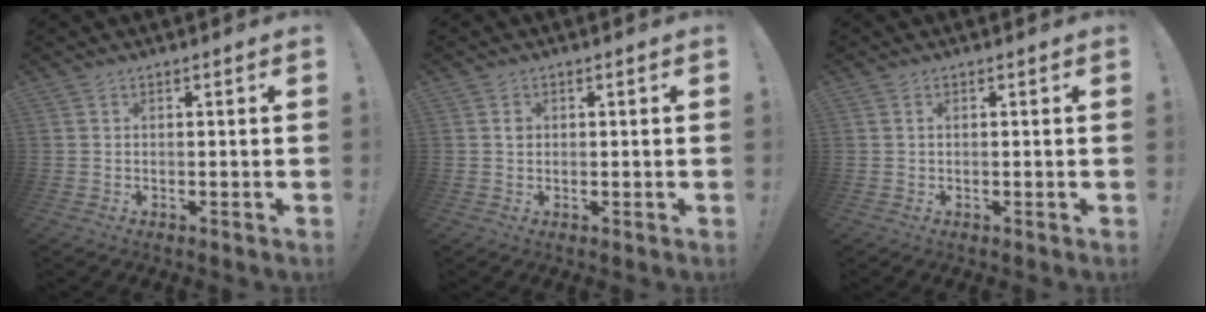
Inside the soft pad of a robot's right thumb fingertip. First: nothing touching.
{"total": 1.0, "force": [0.1, 0.9, 0.4], "torque": [0.009, -0.003, -0.001]}
{"total": 0.6, "force": [0.1, 0.3, 0.5], "torque": [-0.012, 0.002, 0.001]}